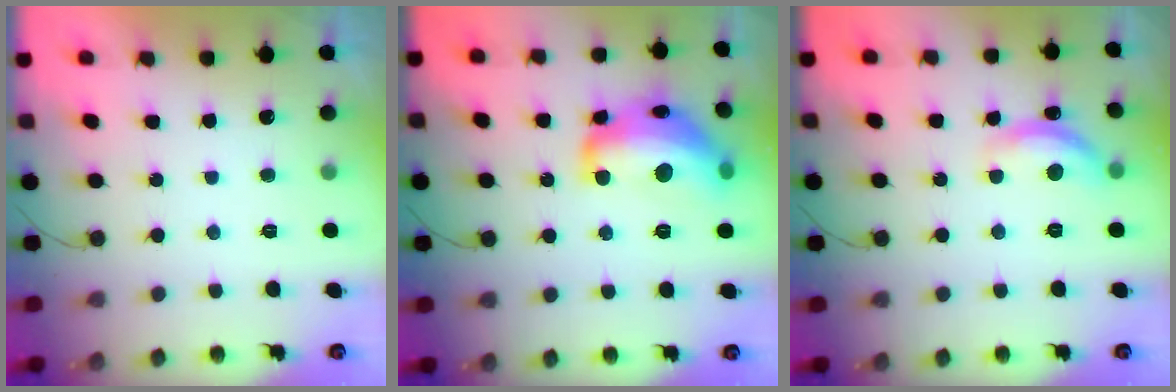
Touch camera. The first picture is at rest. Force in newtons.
{"total": 19.6, "press": 19.5, "slide": 1.1}
{"total": 13.0, "press": 12.9, "slide": 0.7}